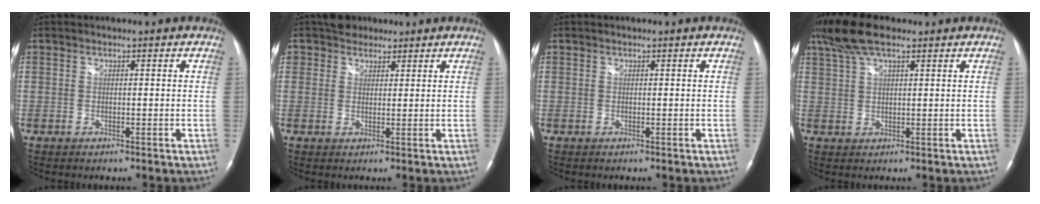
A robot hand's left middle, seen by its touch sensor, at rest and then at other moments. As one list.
[{"total": 3.4, "force": [2.6, 2.2, 0.2], "torque": [-0.003, 0.014, 0.042]}, {"total": 0.0}, {"total": 7.5, "force": [5.4, 2.0, 4.8], "torque": [-0.108, 0.029, 0.102]}]